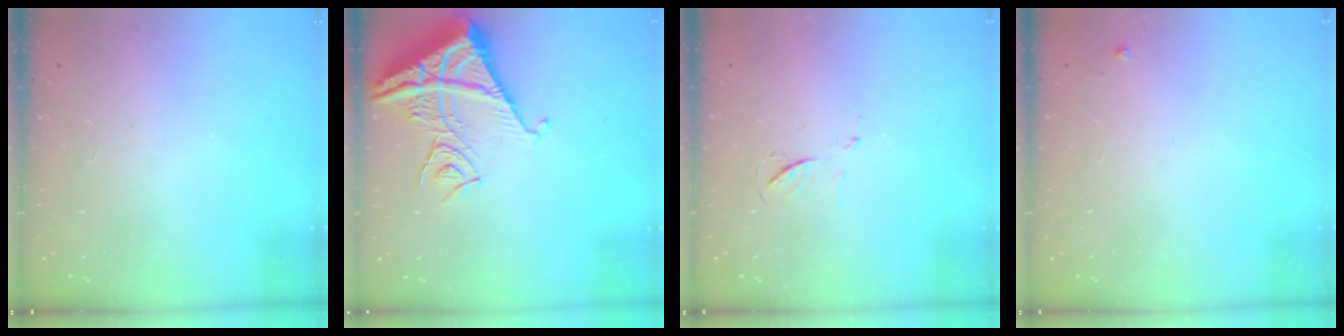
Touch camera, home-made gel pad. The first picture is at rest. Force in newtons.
{"total": 12.2, "press": 12.1, "slide": 1.5}
{"total": 4.9, "press": 4.9, "slide": 0.7}
{"total": 2.4, "press": 2.4, "slide": 0.4}